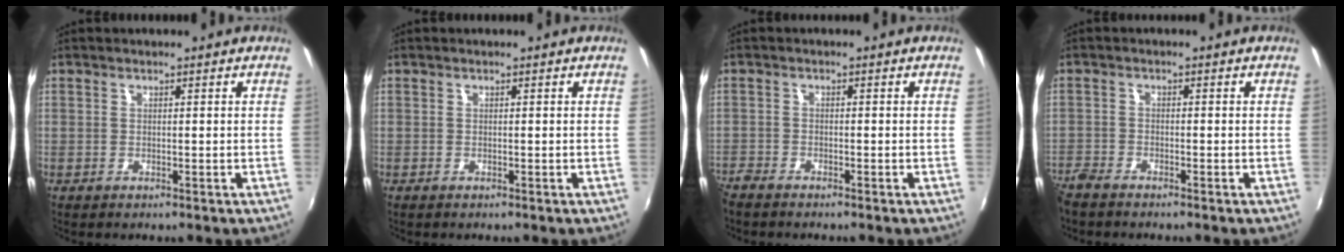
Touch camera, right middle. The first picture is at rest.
{"total": 0.0}
{"total": 3.0, "force": [-2.8, 0.8, 0.9], "torque": [-0.028, -0.013, -0.059]}
{"total": 4.2, "force": [-3.8, 1.0, 1.4], "torque": [-0.043, -0.018, -0.079]}